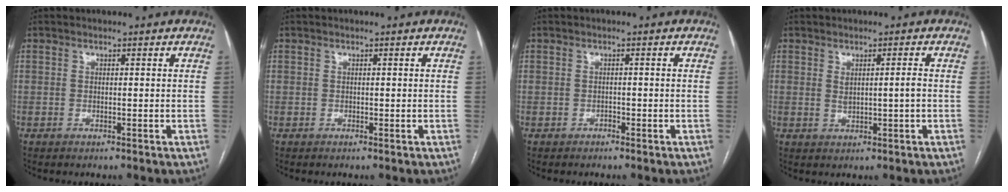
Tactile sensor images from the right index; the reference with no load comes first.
{"total": 0.0}
{"total": 0.8, "force": [-0.6, 0.5, 0.1], "torque": [-0.003, 0.002, -0.012]}
{"total": 2.6, "force": [0.3, 0.2, 2.5], "torque": [-0.047, -0.001, 0.013]}